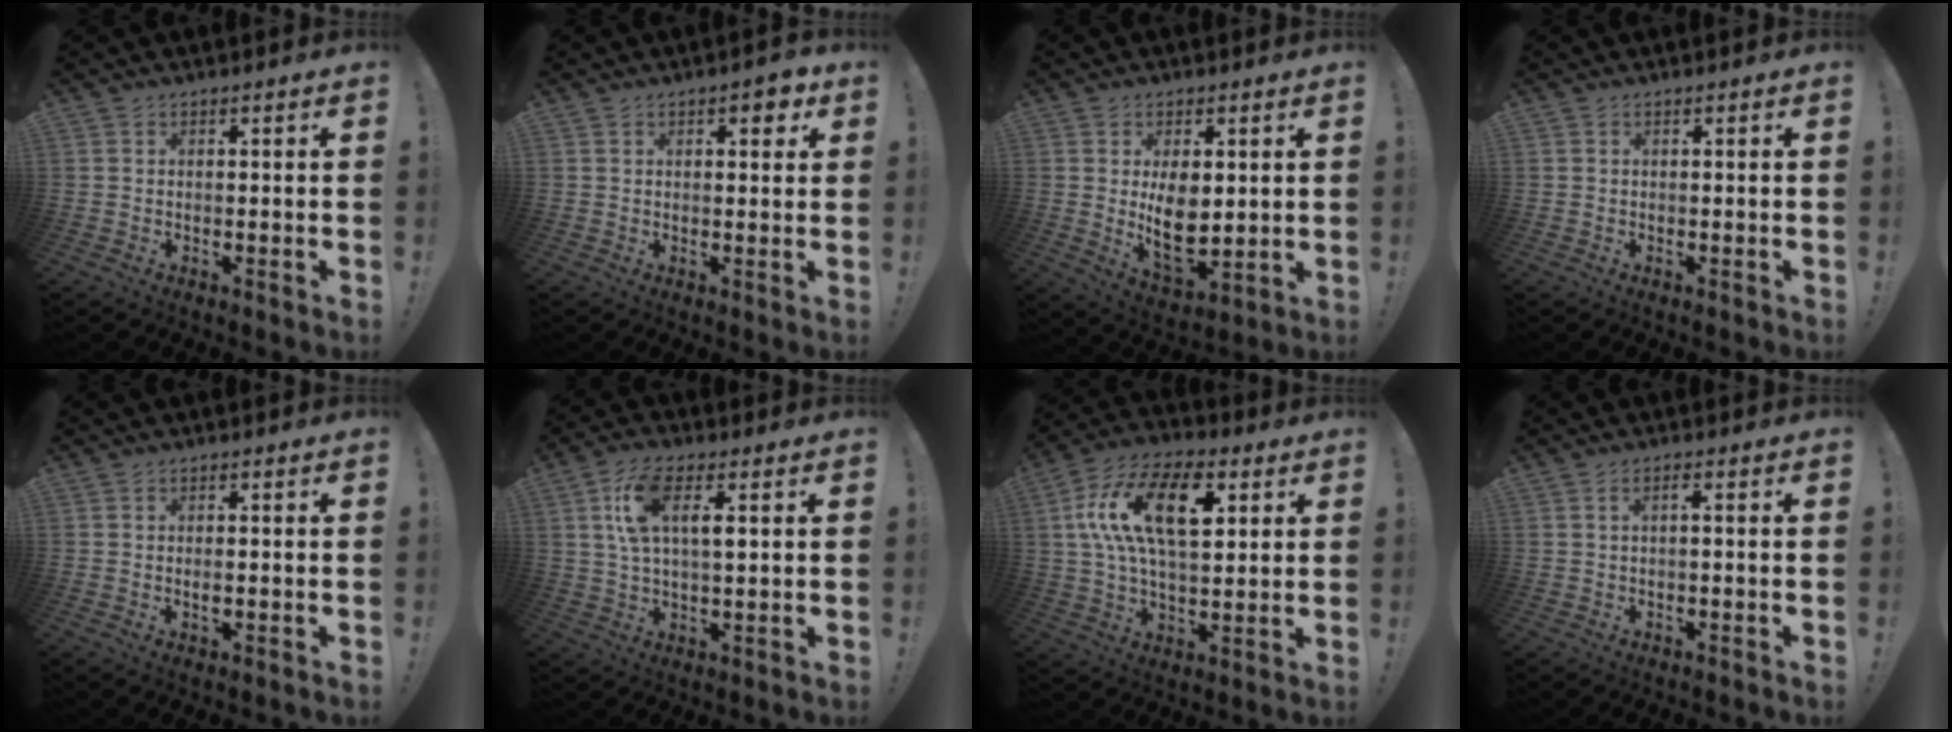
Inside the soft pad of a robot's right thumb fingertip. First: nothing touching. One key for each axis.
{"total": 3.9, "fx": 2.0, "fy": 1.7, "fz": 2.9, "tx": -0.019, "ty": -0.008, "tz": 0.026}
{"total": 11.0, "fx": 1.9, "fy": 6.4, "fz": 8.7, "tx": -0.147, "ty": -0.031, "tz": 0.035}
{"total": 0.0}
{"total": 1.5, "fx": -0.4, "fy": 0.6, "fz": 1.3, "tx": -0.018, "ty": -0.001, "tz": -0.009}
{"total": 10.5, "fx": 3.2, "fy": 4.4, "fz": 9.0, "tx": -0.162, "ty": 0.003, "tz": 0.058}
{"total": 20.1, "fx": 6.0, "fy": 10.5, "fz": 16.1, "tx": -0.286, "ty": 0.004, "tz": 0.099}
{"total": 1.4, "fx": -0.3, "fy": 0.0, "fz": 1.4, "tx": -0.030, "ty": 0.005, "tz": -0.007}